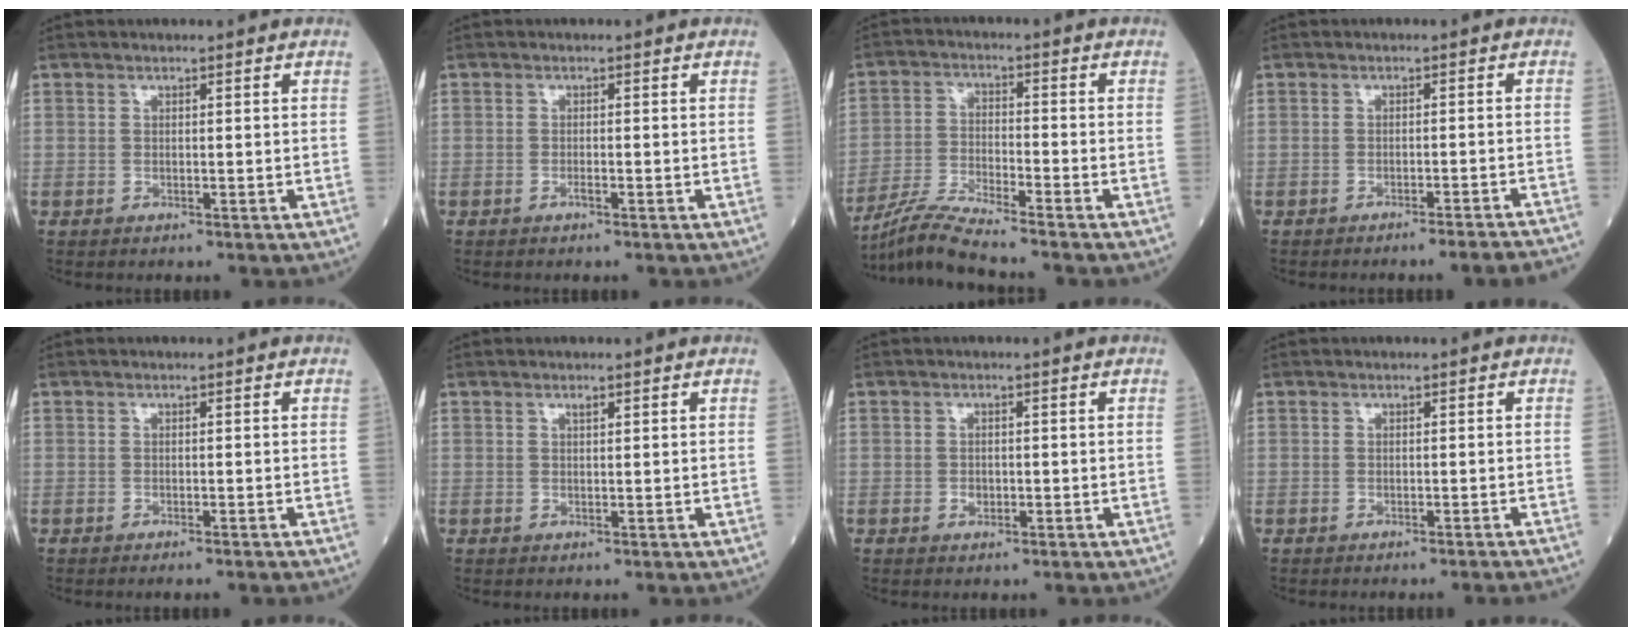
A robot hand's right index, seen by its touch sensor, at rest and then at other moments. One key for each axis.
{"total": 0.7, "fx": -0.5, "fy": 0.0, "fz": 0.6, "tx": -0.015, "ty": 0.000, "tz": -0.009}
{"total": 7.6, "fx": -6.9, "fy": -1.6, "fz": 2.5, "tx": -0.059, "ty": -0.023, "tz": -0.135}
{"total": 7.4, "fx": -7.0, "fy": -1.1, "fz": 2.3, "tx": -0.008, "ty": -0.011, "tz": -0.084}
{"total": 2.3, "fx": -2.0, "fy": -0.3, "fz": 1.1, "tx": -0.013, "ty": 0.000, "tz": -0.026}
{"total": 0.6, "fx": 0.4, "fy": 0.1, "fz": 0.4, "tx": -0.010, "ty": -0.001, "tz": 0.006}
{"total": 1.1, "fx": -0.3, "fy": 0.8, "fz": 0.6, "tx": -0.011, "ty": 0.002, "tz": -0.003}
{"total": 3.0, "fx": -2.8, "fy": -0.8, "fz": 0.8, "tx": -0.007, "ty": -0.004, "tz": -0.032}